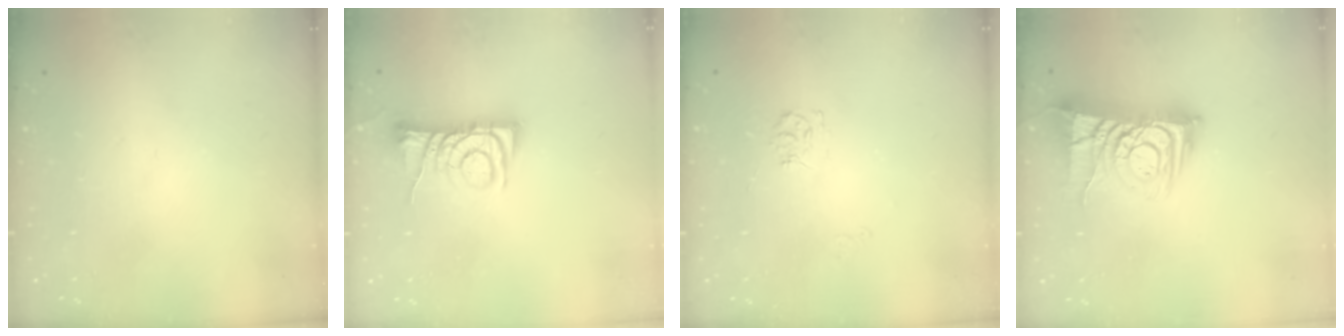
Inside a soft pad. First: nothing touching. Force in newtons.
{"total": 8.8, "press": 8.8, "slide": 0.4}
{"total": 4.9, "press": 4.9, "slide": 0.4}
{"total": 13.6, "press": 13.6, "slide": 1.3}